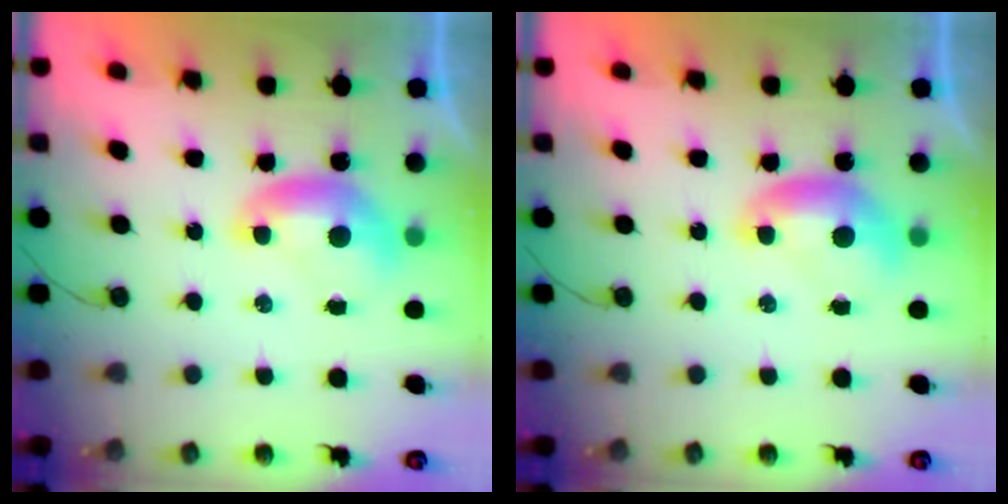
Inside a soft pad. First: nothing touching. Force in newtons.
{"total": 0.0}